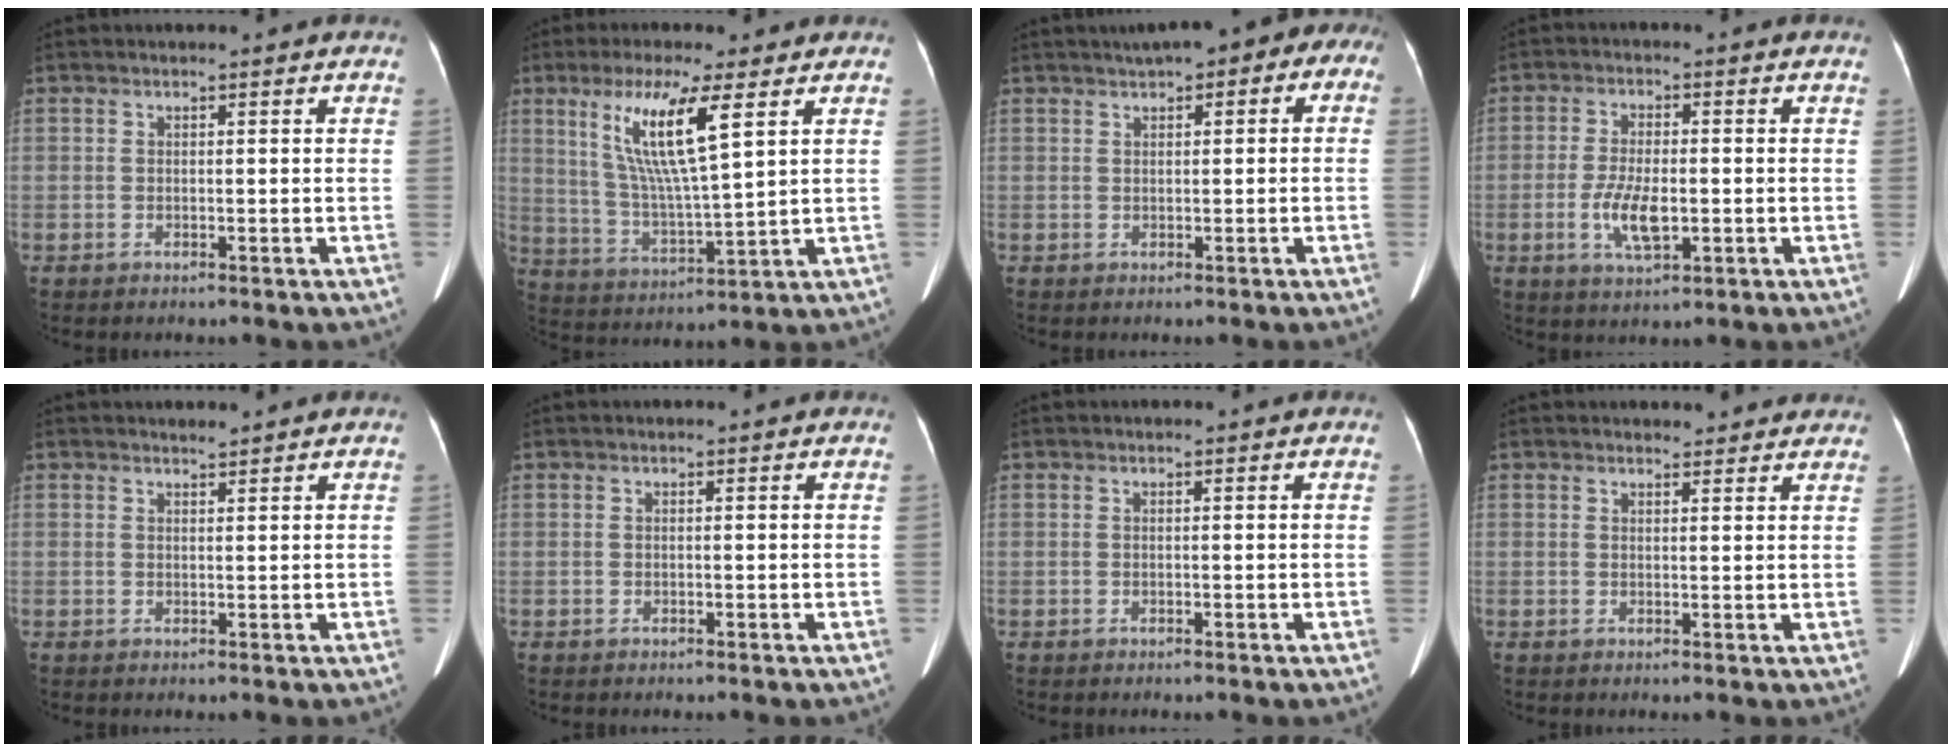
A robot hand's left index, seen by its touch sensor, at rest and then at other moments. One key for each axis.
{"total": 11.6, "fx": 5.0, "fy": 0.7, "fz": 10.4, "tx": -0.214, "ty": -0.004, "tz": 0.097}
{"total": 8.5, "fx": 4.2, "fy": 4.0, "fz": 6.3, "tx": -0.066, "ty": 0.043, "tz": 0.048}
{"total": 6.2, "fx": -1.5, "fy": 2.2, "fz": 5.6, "tx": -0.116, "ty": -0.004, "tz": -0.024}
{"total": 0.9, "fx": 0.9, "fy": 0.0, "fz": 0.1, "tx": -0.009, "ty": -0.002, "tz": 0.017}
{"total": 0.0}
{"total": 0.0}
{"total": 4.6, "fx": 4.3, "fy": 1.4, "fz": 0.8, "tx": -0.002, "ty": 0.006, "tz": 0.040}